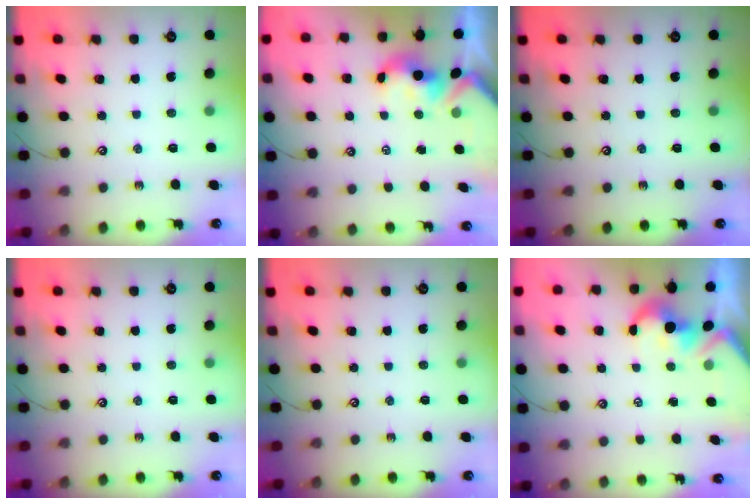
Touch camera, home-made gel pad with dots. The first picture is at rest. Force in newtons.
{"total": 1.7, "press": 1.5, "slide": 0.7}
{"total": 0.0}
{"total": 0.0}
{"total": 0.0}
{"total": 2.1, "press": 1.9, "slide": 0.8}